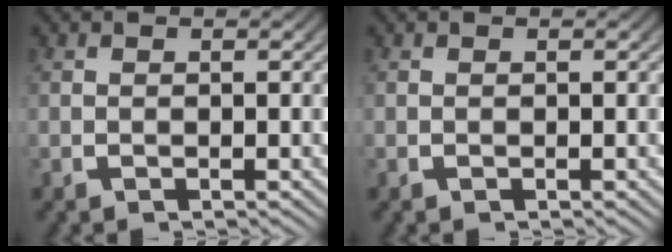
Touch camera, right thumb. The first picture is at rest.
{"total": 0.0}